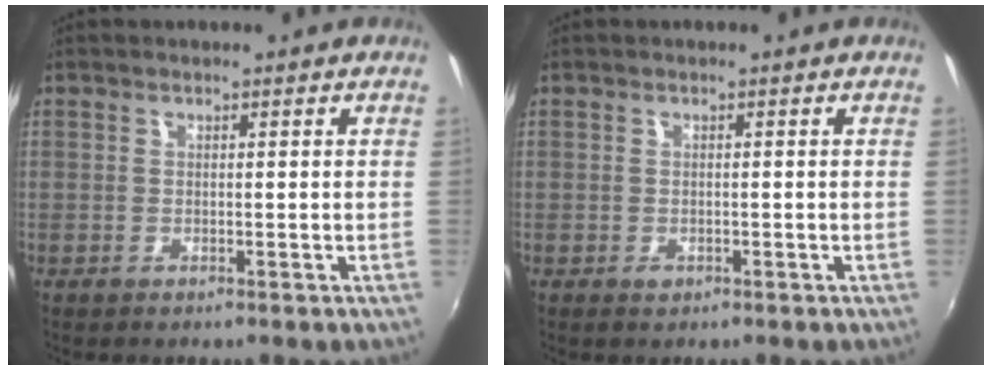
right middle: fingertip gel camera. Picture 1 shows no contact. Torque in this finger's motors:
{"motor_torque": [0.37, -0.20, 0.13, 0.02]}